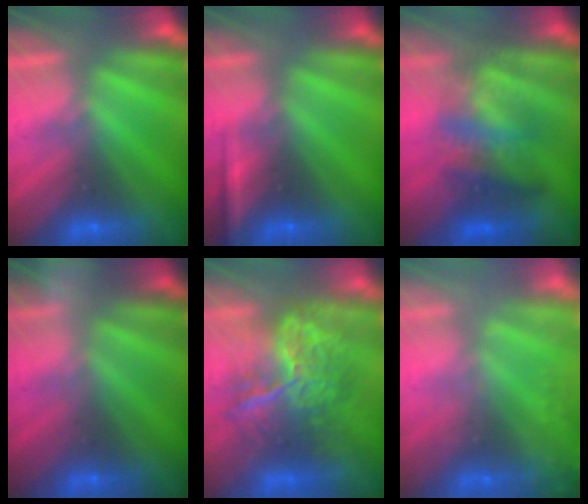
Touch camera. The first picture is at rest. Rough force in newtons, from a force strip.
{"total": 2.3}
{"total": 3.8}
{"total": 2.1}
{"total": 10.2}
{"total": 6.5}